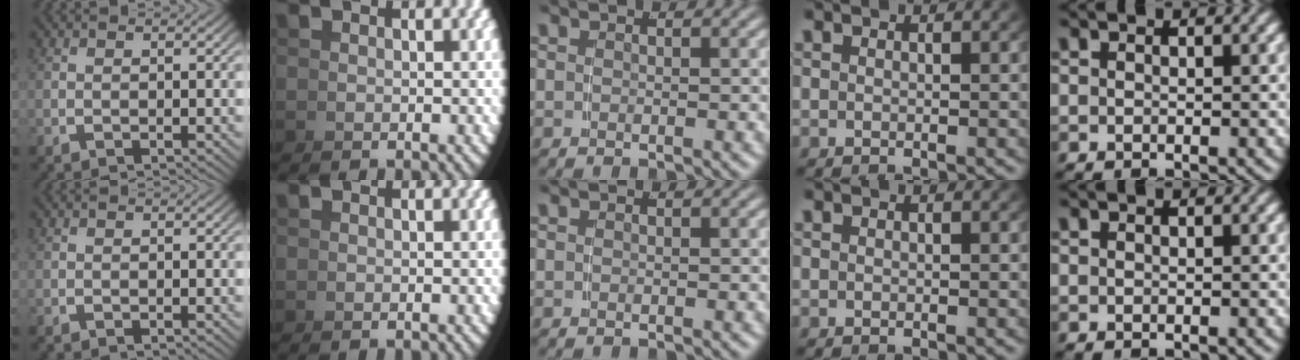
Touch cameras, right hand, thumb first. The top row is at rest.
{}